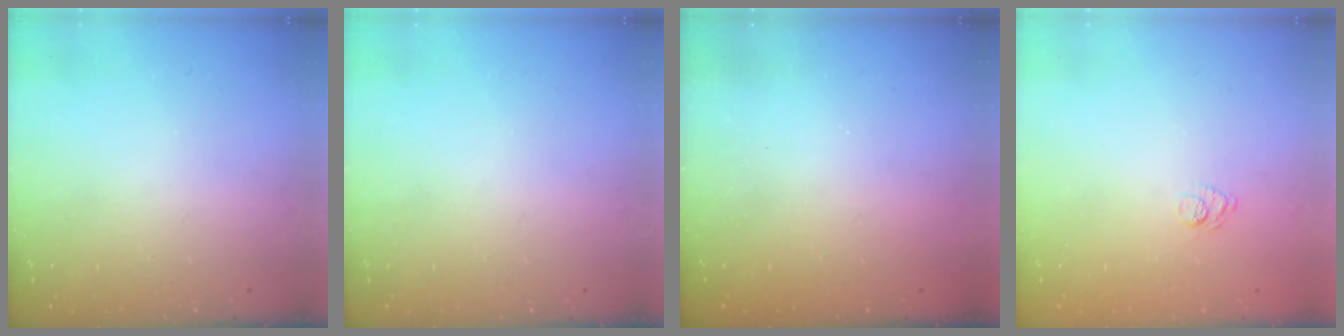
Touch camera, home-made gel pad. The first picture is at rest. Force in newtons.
{"total": 0.0}
{"total": 2.2, "press": 2.1, "slide": 0.7}
{"total": 6.6, "press": 6.5, "slide": 1.4}